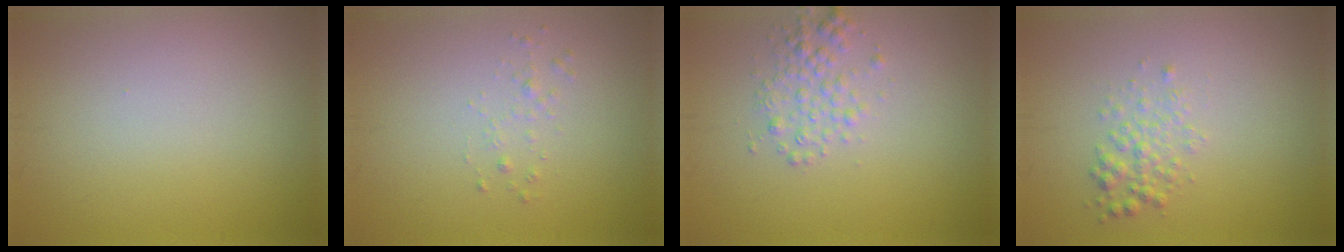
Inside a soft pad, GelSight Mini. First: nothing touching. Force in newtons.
{"total": 0.8, "press": 0.8, "slide": 0.0}
{"total": 2.2, "press": 2.2, "slide": 0.0}
{"total": 1.9, "press": 1.9, "slide": 0.0}